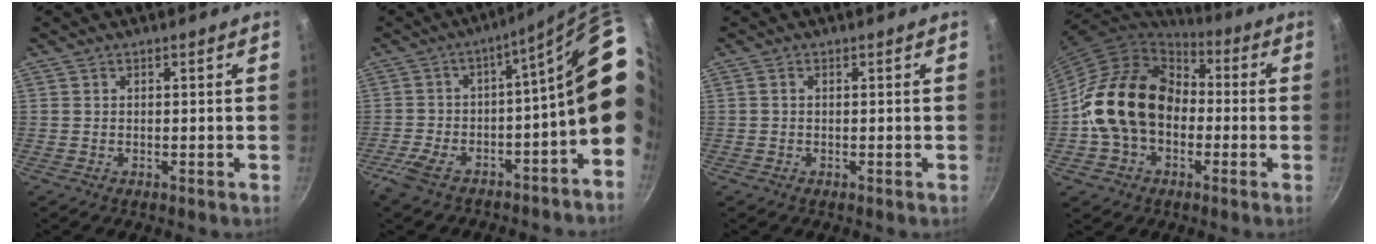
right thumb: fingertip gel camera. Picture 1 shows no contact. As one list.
[{"total": 17.5, "force": [-3.8, 6.0, 16.0], "torque": [-0.199, 0.058, -0.064]}, {"total": 0.6, "force": [0.0, 0.4, 0.4], "torque": [-0.009, 0.005, 0.000]}, {"total": 18.9, "force": [-1.5, 14.3, 12.3], "torque": [-0.192, 0.049, -0.037]}]